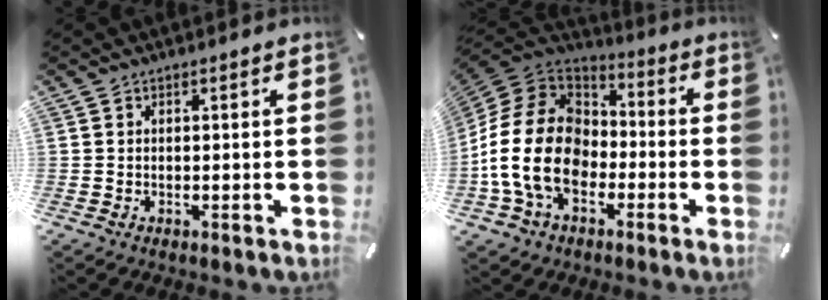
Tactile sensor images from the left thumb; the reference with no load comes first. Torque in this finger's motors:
{"motor_torque": [0.33, 3.65, 1.75, -0.59, 0.87]}